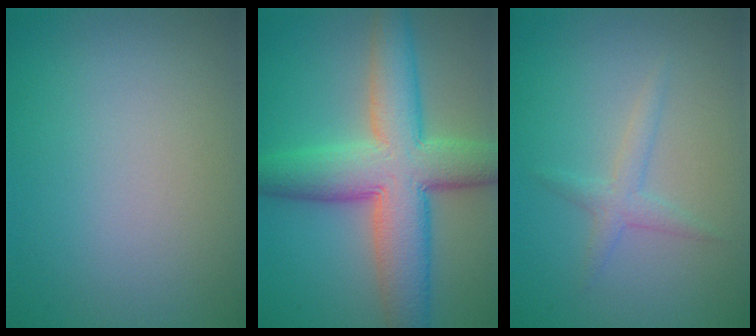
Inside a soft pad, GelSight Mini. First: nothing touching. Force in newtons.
{"total": 9.5, "press": 9.5, "slide": 0.6}
{"total": 1.8, "press": 1.8, "slide": 0.1}